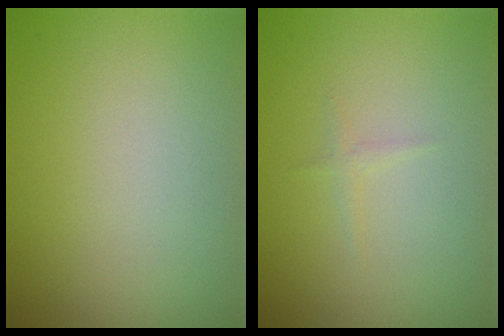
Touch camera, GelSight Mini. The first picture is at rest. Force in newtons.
{"total": 1.0, "press": 0.9, "slide": 0.2}